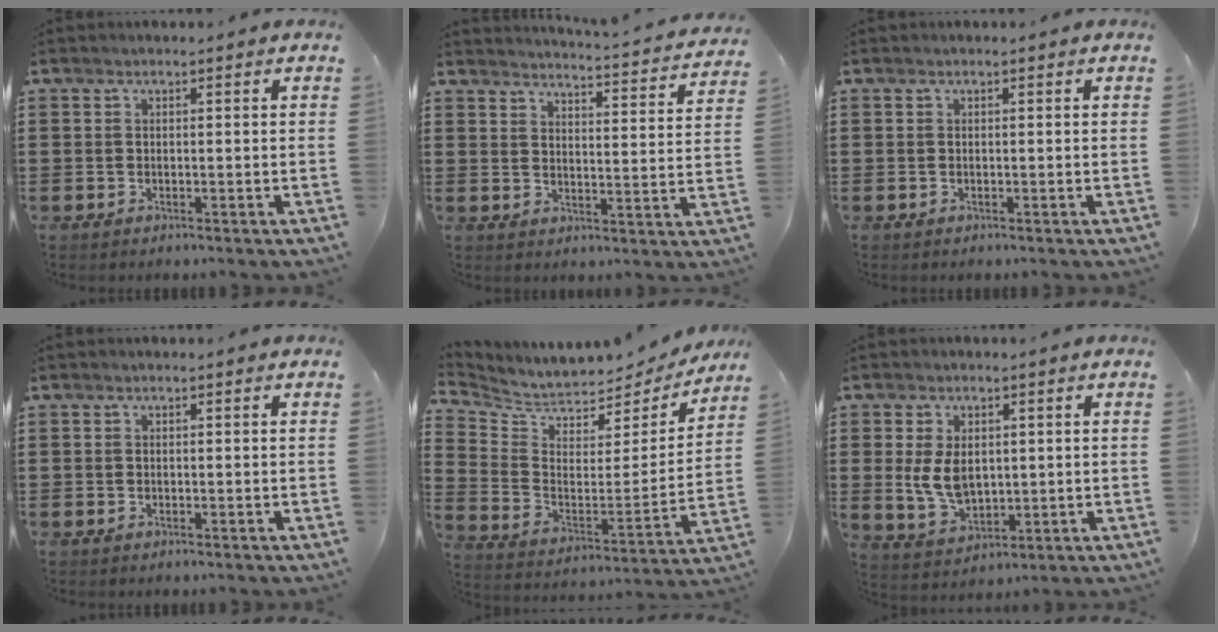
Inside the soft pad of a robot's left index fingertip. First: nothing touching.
{"total": 3.6, "force": [3.5, -0.6, 0.4], "torque": [-0.019, -0.035, 0.056]}
{"total": 0.0}
{"total": 0.0}
{"total": 5.2, "force": [5.0, 1.3, 0.5], "torque": [-0.044, -0.050, 0.083]}
{"total": 6.3, "force": [0.7, 4.2, 4.6], "torque": [-0.117, 0.003, 0.010]}